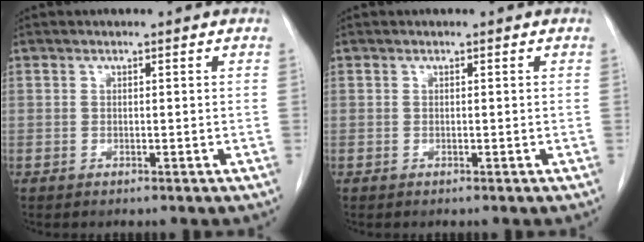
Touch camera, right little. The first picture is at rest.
{"total": 0.0}